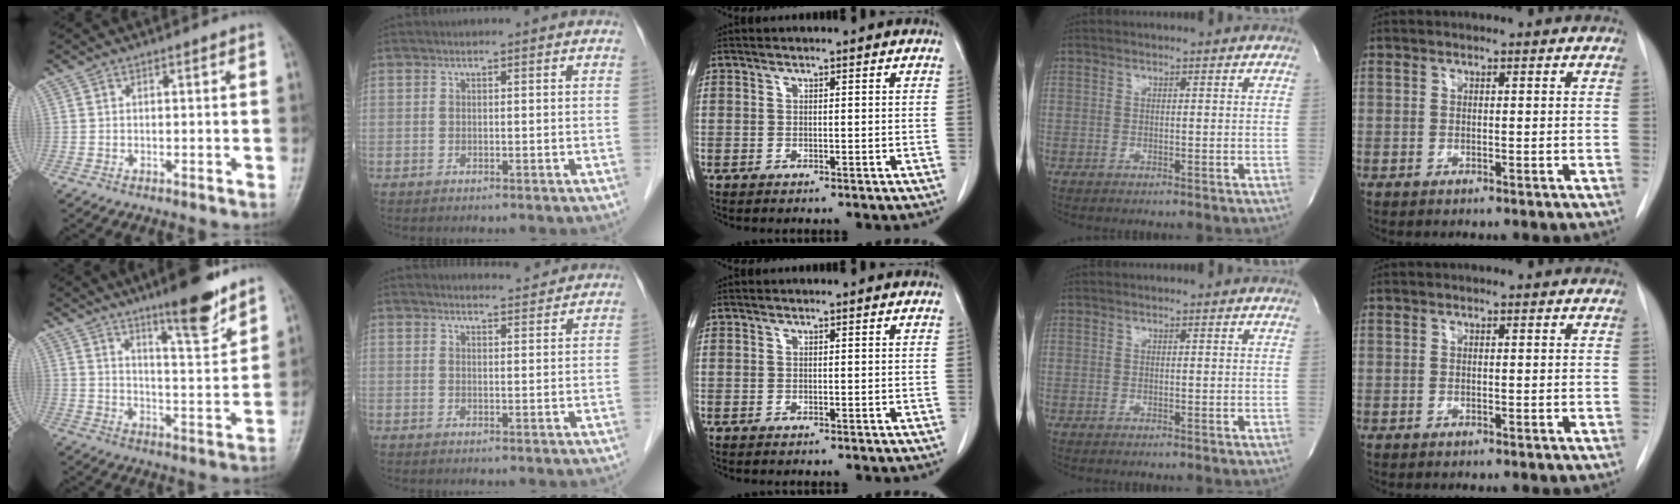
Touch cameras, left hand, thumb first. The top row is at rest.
{"thumb": {"total": 13.7, "force": [10.3, 2.3, 8.8], "torque": [-0.111, -0.074, 0.163]}, "index": {"total": 5.9, "force": [5.8, 0.2, 0.6], "torque": [-0.016, 0.005, 0.072]}}